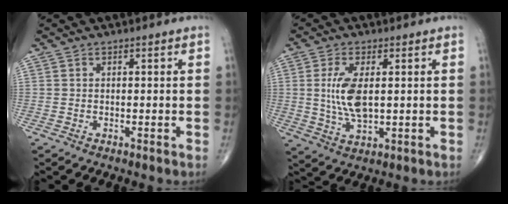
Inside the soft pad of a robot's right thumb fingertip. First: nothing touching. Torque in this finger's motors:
{"motor_torque": [-0.69, 0.63, 0.98, 0.26, 0.06]}